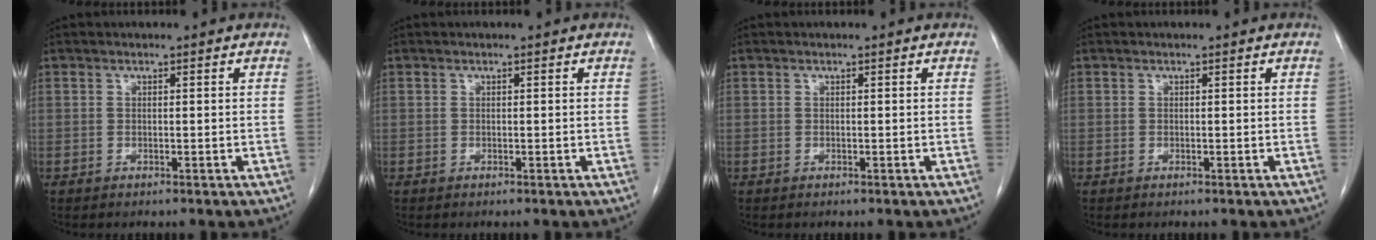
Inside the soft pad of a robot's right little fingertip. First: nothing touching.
{"total": 0.0}
{"total": 0.0}
{"total": 0.0}